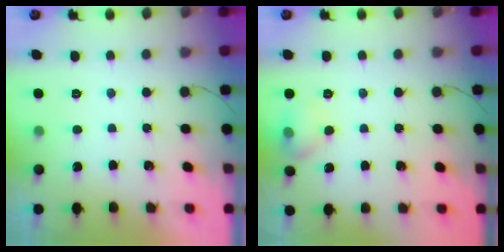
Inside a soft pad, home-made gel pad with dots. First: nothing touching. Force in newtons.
{"total": 9.9, "press": 7.0, "slide": 7.0}